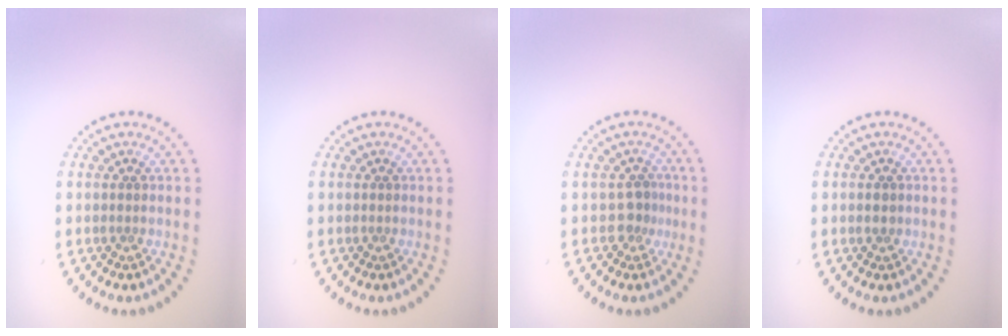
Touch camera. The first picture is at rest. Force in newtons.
{"total": 0.0}
{"total": 1.6, "press": 1.3, "slide": 0.9}
{"total": 1.2, "press": 1.2, "slide": 0.2}